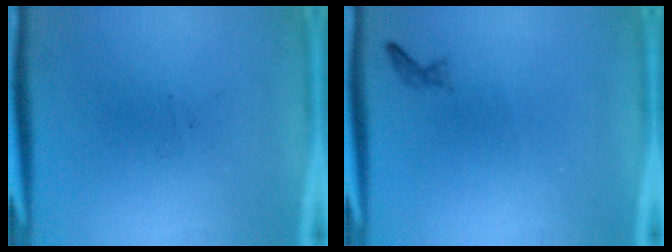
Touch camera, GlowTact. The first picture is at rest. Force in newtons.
{"total": 0.6}